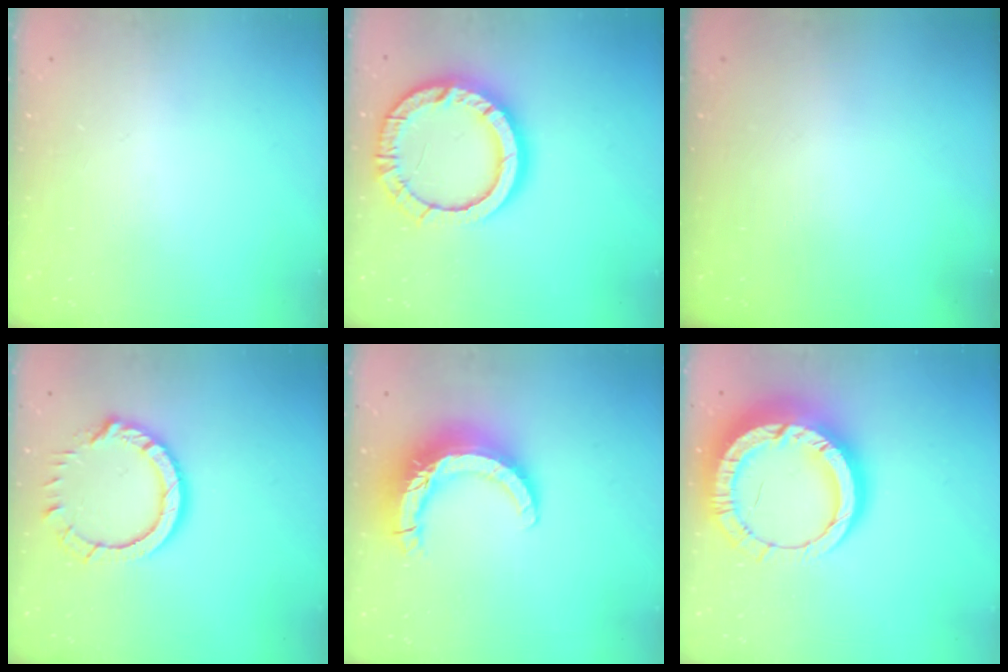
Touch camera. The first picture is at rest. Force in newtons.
{"total": 16.6, "press": 16.5, "slide": 1.4}
{"total": 0.0}
{"total": 10.8, "press": 10.8, "slide": 1.2}
{"total": 13.9, "press": 13.8, "slide": 1.4}
{"total": 20.6, "press": 20.5, "slide": 1.9}